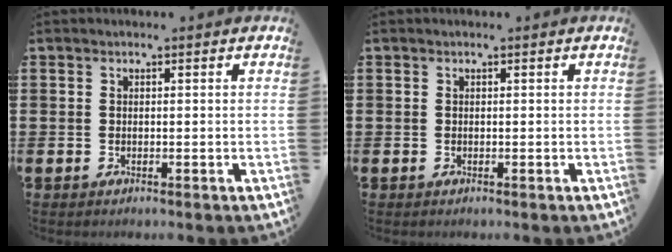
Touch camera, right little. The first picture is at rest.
{"total": 0.0}